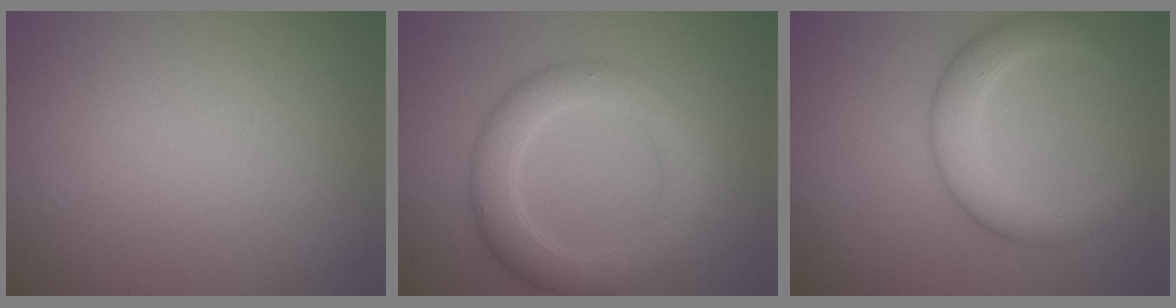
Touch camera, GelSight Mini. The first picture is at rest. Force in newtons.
{"total": 5.0, "press": 5.0, "slide": 0.2}
{"total": 4.2, "press": 4.2, "slide": 0.1}